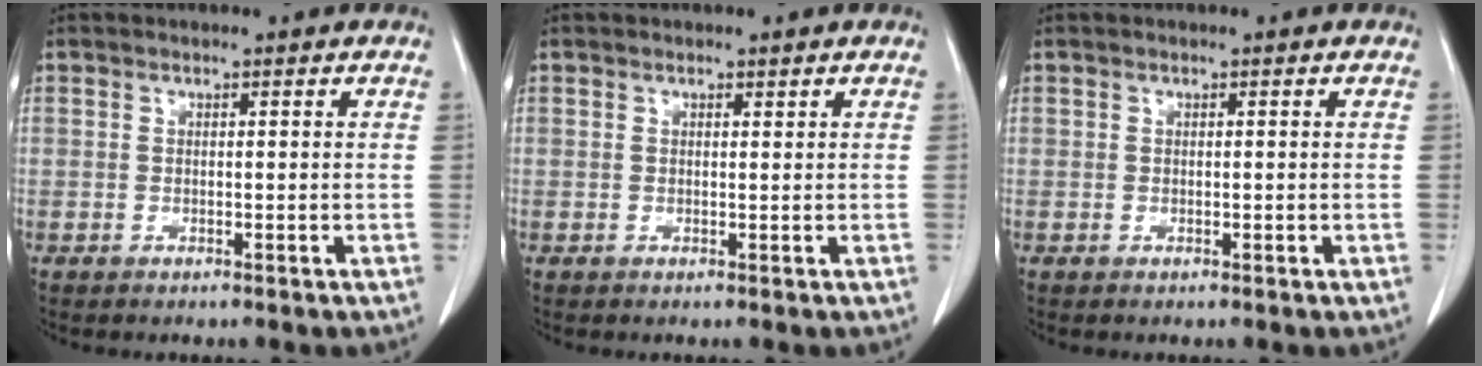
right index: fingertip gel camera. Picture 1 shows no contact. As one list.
[{"total": 0.8, "force": [0.5, 0.4, 0.5], "torque": [-0.013, 0.000, 0.009]}, {"total": 0.8, "force": [0.0, 0.5, 0.5], "torque": [-0.016, 0.006, 0.003]}]